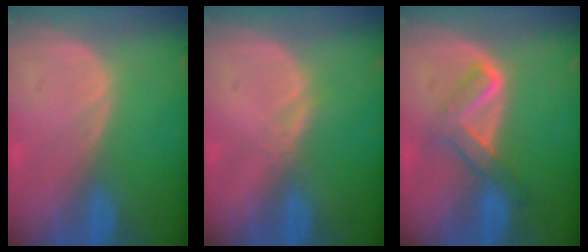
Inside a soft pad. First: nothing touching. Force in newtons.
{"total": 1.2, "press": 1.0, "slide": 0.7}
{"total": 5.2, "press": 5.2, "slide": 0.1}